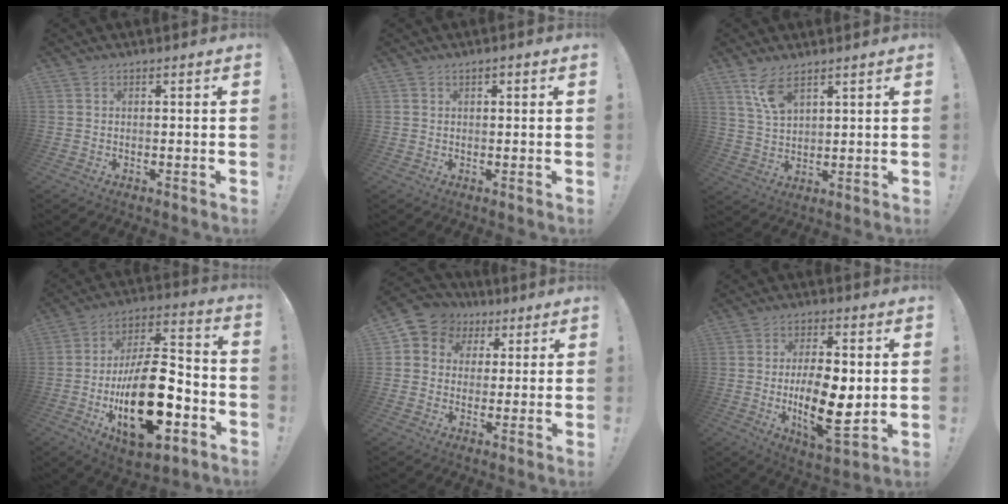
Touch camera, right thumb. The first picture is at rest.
{"total": 0.8, "force": [0.2, 0.6, 0.5], "torque": [-0.013, 0.005, 0.003]}
{"total": 7.6, "force": [5.1, 2.9, 4.9], "torque": [-0.092, -0.024, 0.095]}
{"total": 26.6, "force": [-8.0, 12.9, 21.9], "torque": [-0.387, 0.050, -0.118]}
{"total": 7.1, "force": [2.0, 6.5, 1.8], "torque": [-0.022, -0.011, 0.043]}
{"total": 16.9, "force": [-0.9, 7.3, 15.2], "torque": [-0.255, -0.010, -0.015]}